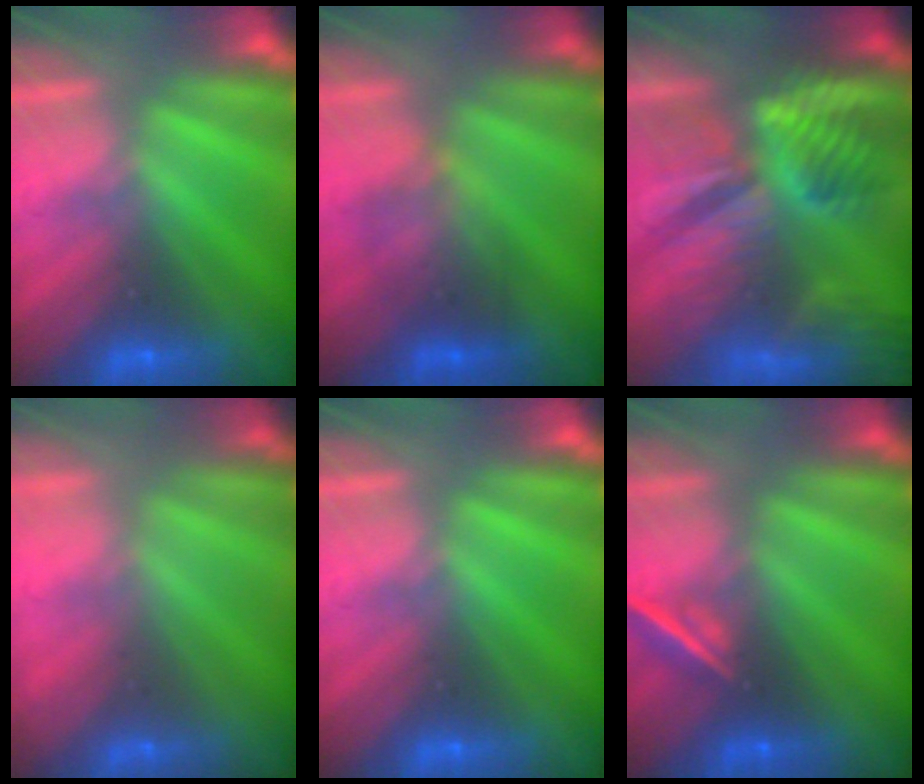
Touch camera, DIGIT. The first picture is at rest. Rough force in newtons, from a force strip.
{"total": 2.4}
{"total": 8.5}
{"total": 2.1}
{"total": 0.0}
{"total": 2.1}